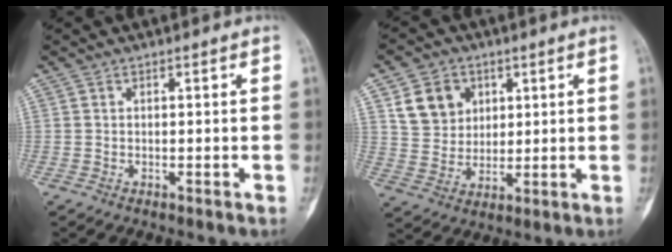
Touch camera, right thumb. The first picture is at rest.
{"total": 9.3, "force": [3.8, 7.6, 3.8], "torque": [-0.039, -0.012, 0.075]}